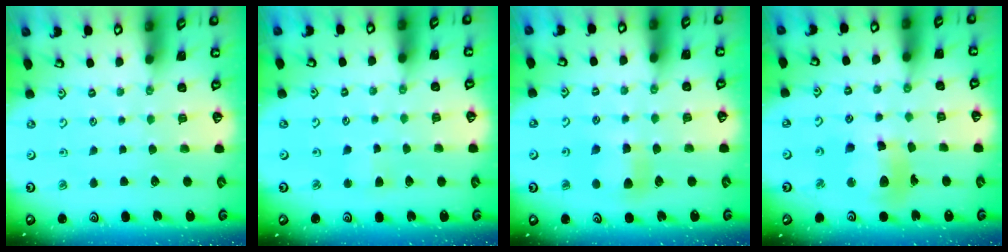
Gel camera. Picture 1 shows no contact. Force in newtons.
{"total": 2.4, "press": 2.3, "slide": 0.5}
{"total": 5.6, "press": 5.6, "slide": 0.1}
{"total": 12.7, "press": 12.6, "slide": 1.7}